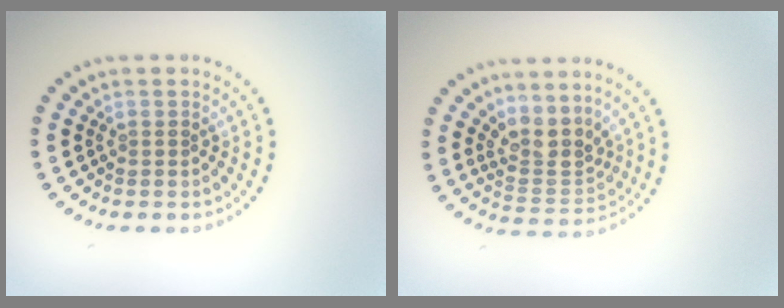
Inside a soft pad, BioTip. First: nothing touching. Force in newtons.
{"total": 3.2, "press": 2.4, "slide": 2.1}